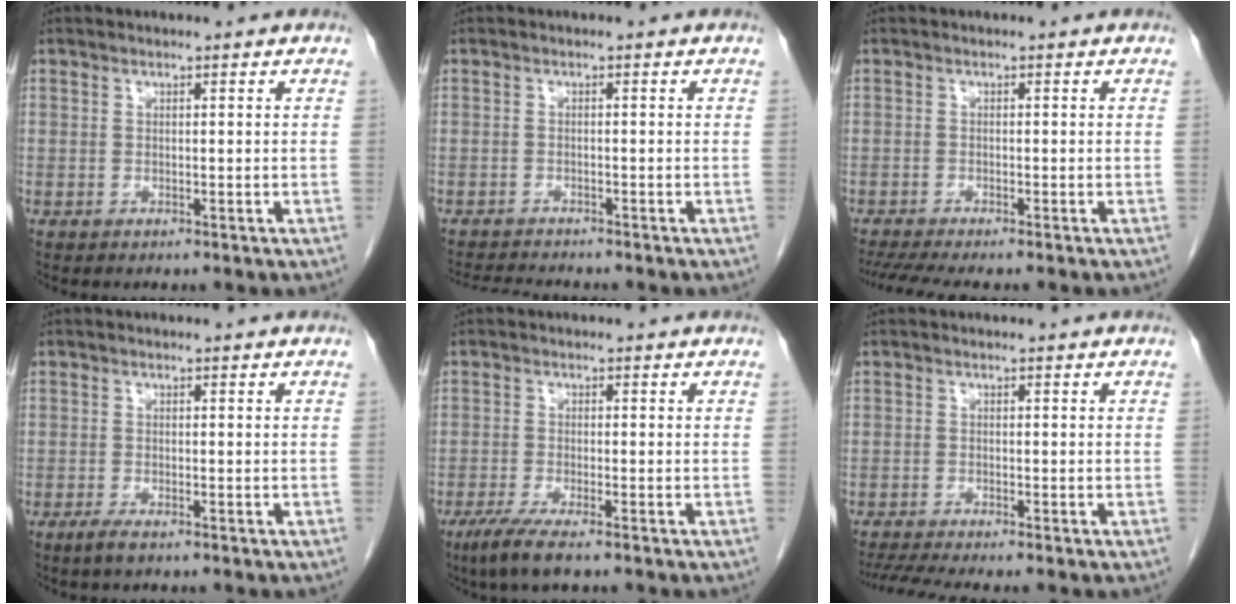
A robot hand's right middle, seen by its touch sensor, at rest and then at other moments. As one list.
[{"total": 4.8, "force": [-4.6, 0.0, 1.3], "torque": [-0.021, -0.015, -0.075]}, {"total": 6.2, "force": [-5.2, 0.1, 3.3], "torque": [-0.049, -0.013, -0.086]}, {"total": 1.8, "force": [-1.2, 0.3, 1.3], "torque": [-0.033, -0.005, -0.024]}, {"total": 4.9, "force": [-3.3, 0.4, 3.6], "torque": [-0.072, -0.016, -0.060]}, {"total": 4.9, "force": [-4.2, -0.6, 2.5], "torque": [-0.043, -0.013, -0.072]}]